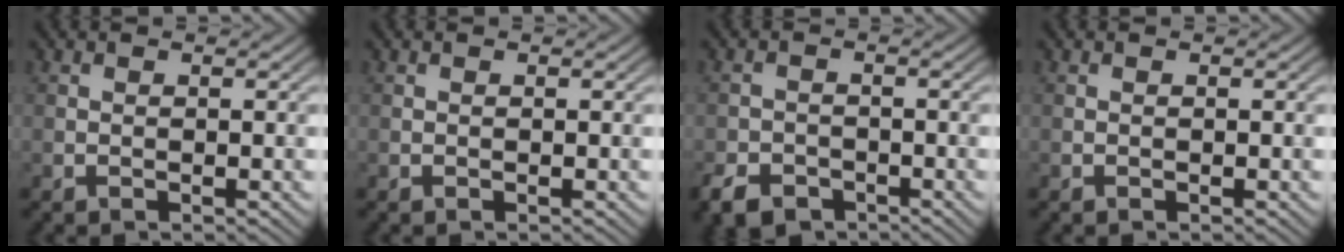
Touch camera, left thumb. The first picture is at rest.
{"total": 0.0}
{"total": 3.9, "force": [-2.8, 2.3, 1.5], "torque": [-0.031, -0.007, -0.057]}
{"total": 0.0}